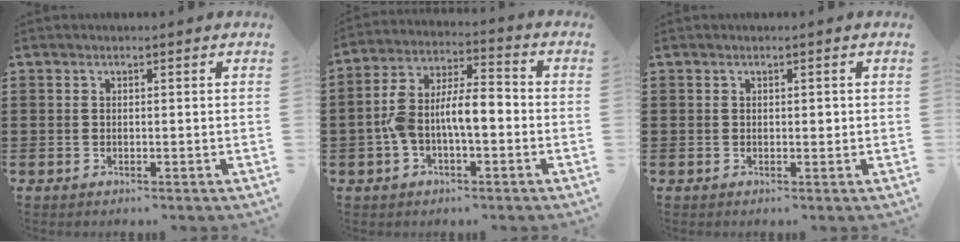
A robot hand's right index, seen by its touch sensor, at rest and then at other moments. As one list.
[{"total": 8.4, "force": [-1.8, 4.0, 7.1], "torque": [-0.151, 0.008, -0.038]}, {"total": 1.0, "force": [0.2, 0.6, 0.8], "torque": [-0.007, 0.001, 0.000]}]